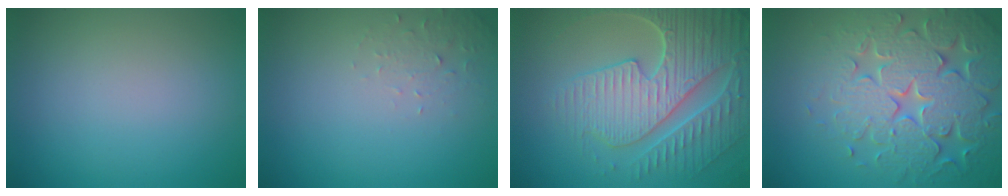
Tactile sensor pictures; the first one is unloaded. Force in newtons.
{"total": 1.6, "press": 1.6, "slide": 0.4}
{"total": 8.2, "press": 6.1, "slide": 5.4}
{"total": 7.6, "press": 7.5, "slide": 1.6}